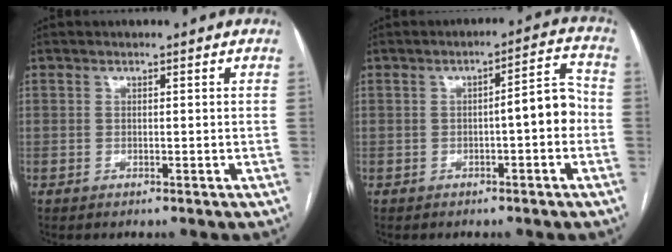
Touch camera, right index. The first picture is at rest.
{"total": 5.7, "force": [-1.0, 1.1, 5.5], "torque": [-0.068, 0.024, -0.015]}